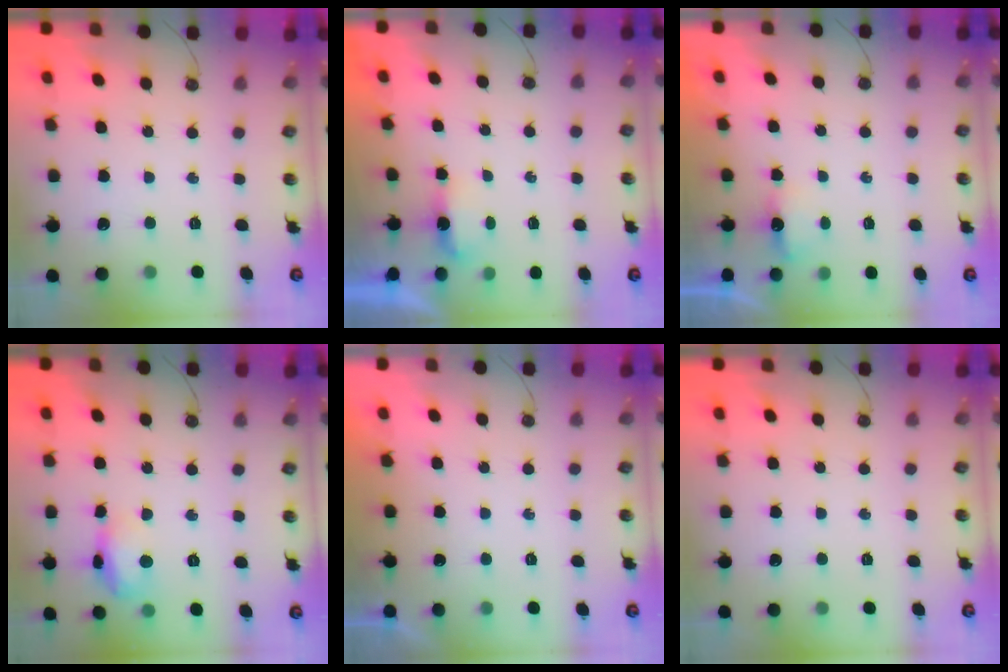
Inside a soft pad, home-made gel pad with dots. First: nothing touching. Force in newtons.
{"total": 3.0, "press": 2.9, "slide": 0.6}
{"total": 3.2, "press": 3.1, "slide": 0.6}
{"total": 12.1, "press": 12.1, "slide": 0.9}
{"total": 0.0}
{"total": 0.0}